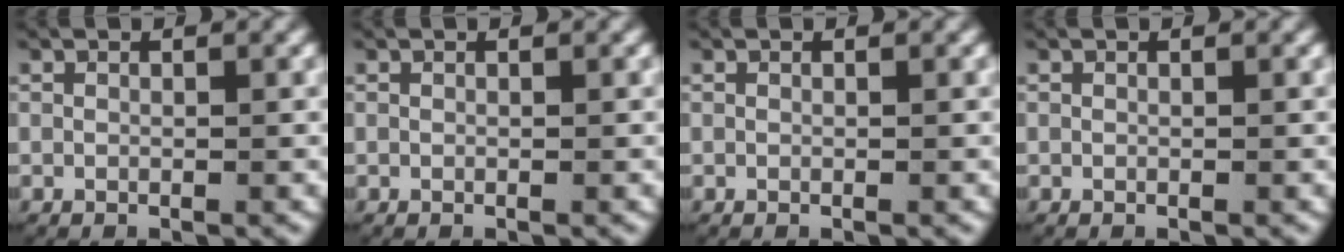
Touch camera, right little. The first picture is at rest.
{"total": 0.0}
{"total": 0.0}
{"total": 0.0}